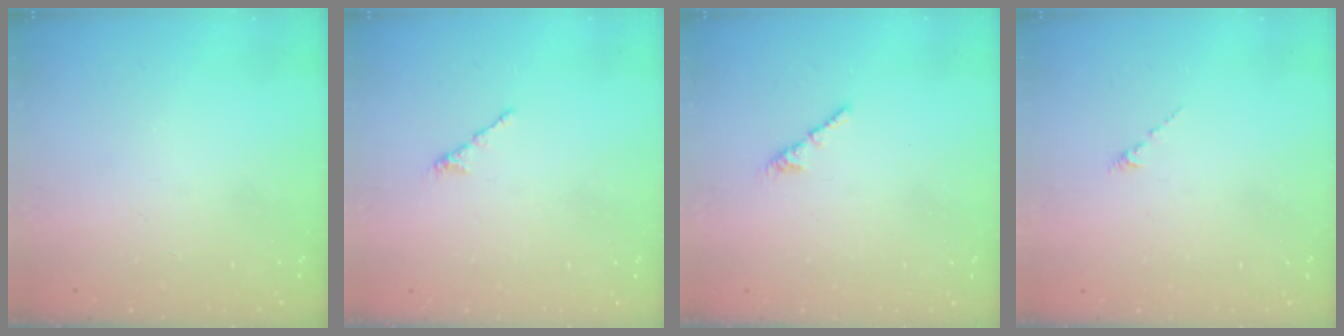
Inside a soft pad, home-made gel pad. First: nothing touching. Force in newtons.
{"total": 1.7, "press": 1.6, "slide": 0.5}
{"total": 2.1, "press": 2.0, "slide": 0.7}
{"total": 0.0}